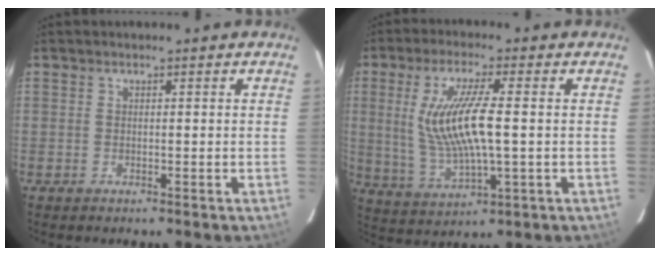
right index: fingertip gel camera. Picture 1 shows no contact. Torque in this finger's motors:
{"motor_torque": [1.32, 0.08, 0.91, 0.21]}